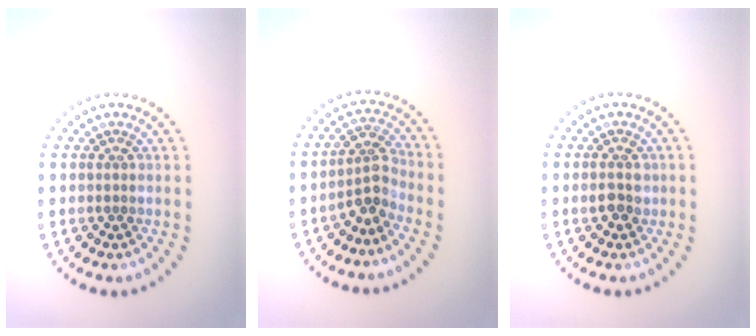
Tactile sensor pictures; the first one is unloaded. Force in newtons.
{"total": 2.7, "press": 2.0, "slide": 1.8}
{"total": 1.9, "press": 1.9, "slide": 0.0}